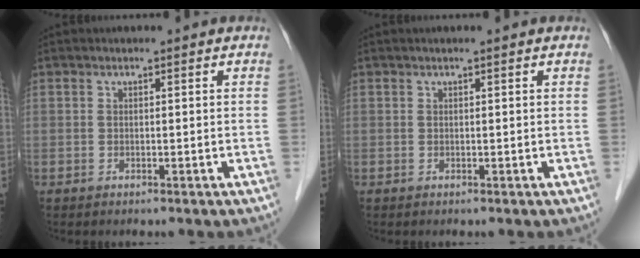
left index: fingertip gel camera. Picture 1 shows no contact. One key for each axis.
{"total": 0.0}